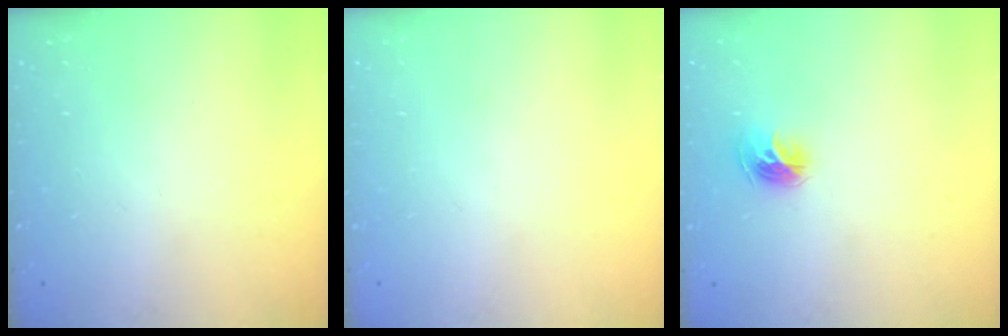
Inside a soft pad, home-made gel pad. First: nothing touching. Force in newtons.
{"total": 0.0}
{"total": 8.0, "press": 8.0, "slide": 0.7}